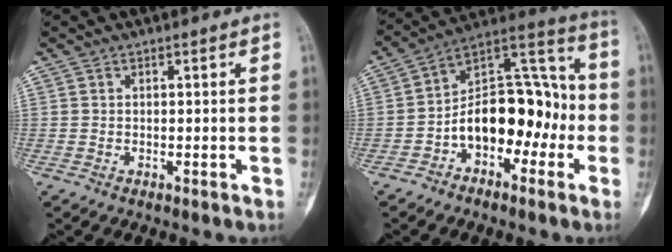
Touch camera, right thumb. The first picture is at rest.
{"total": 16.7, "force": [-4.3, 10.3, 12.4], "torque": [-0.158, 0.069, -0.075]}